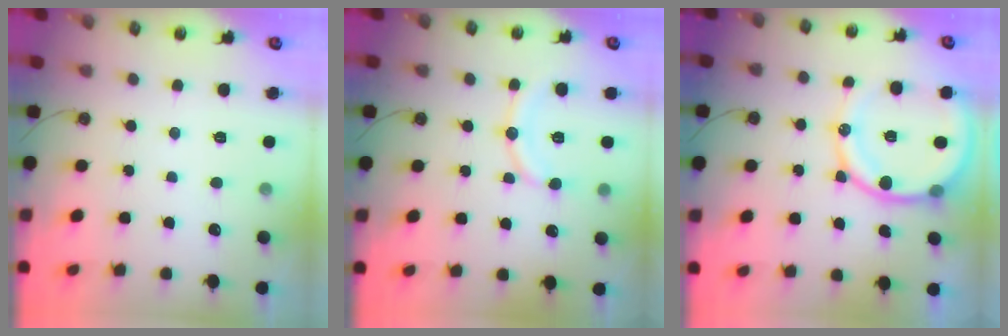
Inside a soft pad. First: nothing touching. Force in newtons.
{"total": 11.2, "press": 11.1, "slide": 1.6}
{"total": 14.8, "press": 14.6, "slide": 2.0}